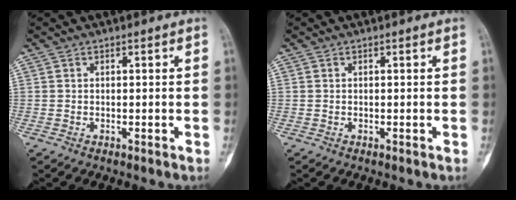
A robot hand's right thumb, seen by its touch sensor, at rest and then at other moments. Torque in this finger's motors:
{"motor_torque": [0.03, -0.01, 0.00, 0.00, 0.03]}